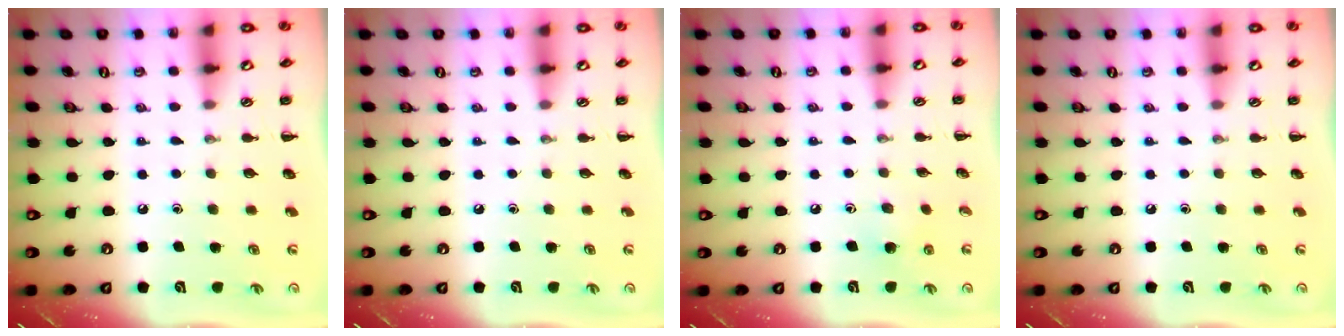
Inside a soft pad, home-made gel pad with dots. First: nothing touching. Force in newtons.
{"total": 0.0}
{"total": 5.0, "press": 4.9, "slide": 0.7}
{"total": 0.0}